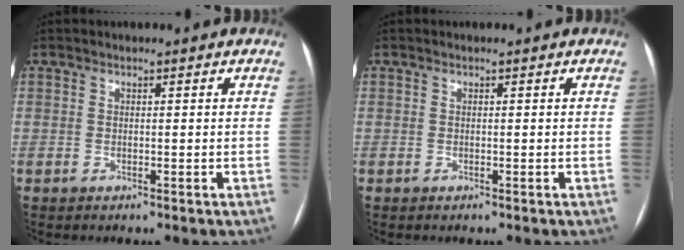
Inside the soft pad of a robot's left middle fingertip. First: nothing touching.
{"total": 0.0}